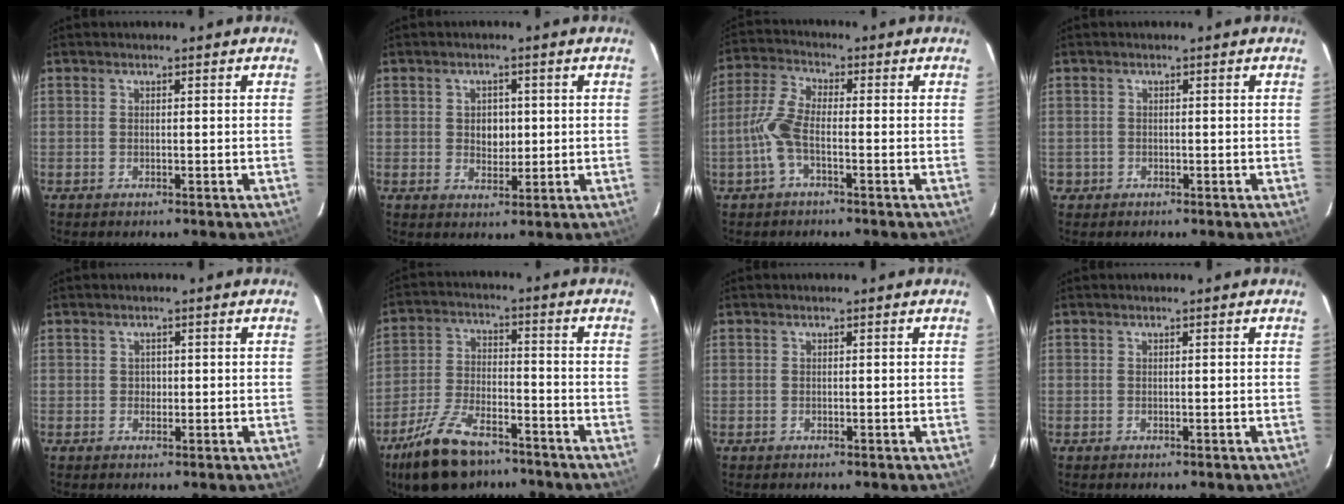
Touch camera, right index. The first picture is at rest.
{"total": 3.8, "force": [0.3, 3.1, 2.2], "torque": [-0.034, 0.005, 0.007]}
{"total": 6.7, "force": [-2.2, 2.1, 6.0], "torque": [-0.142, 0.008, -0.049]}
{"total": 1.5, "force": [-0.6, 1.4, 0.0], "torque": [-0.003, 0.005, -0.006]}
{"total": 1.2, "force": [-0.1, 1.2, 0.1], "torque": [0.002, 0.002, 0.001]}
{"total": 14.8, "force": [-10.7, 6.3, 8.1], "torque": [-0.178, -0.015, -0.190]}
{"total": 0.0}
{"total": 0.0}